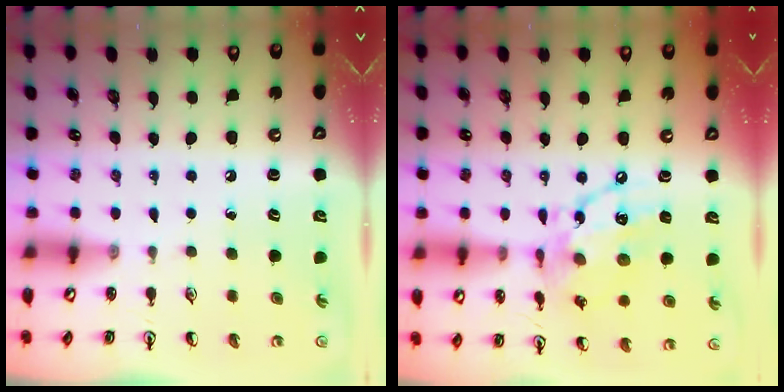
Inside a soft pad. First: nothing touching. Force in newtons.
{"total": 14.9, "press": 14.8, "slide": 1.0}